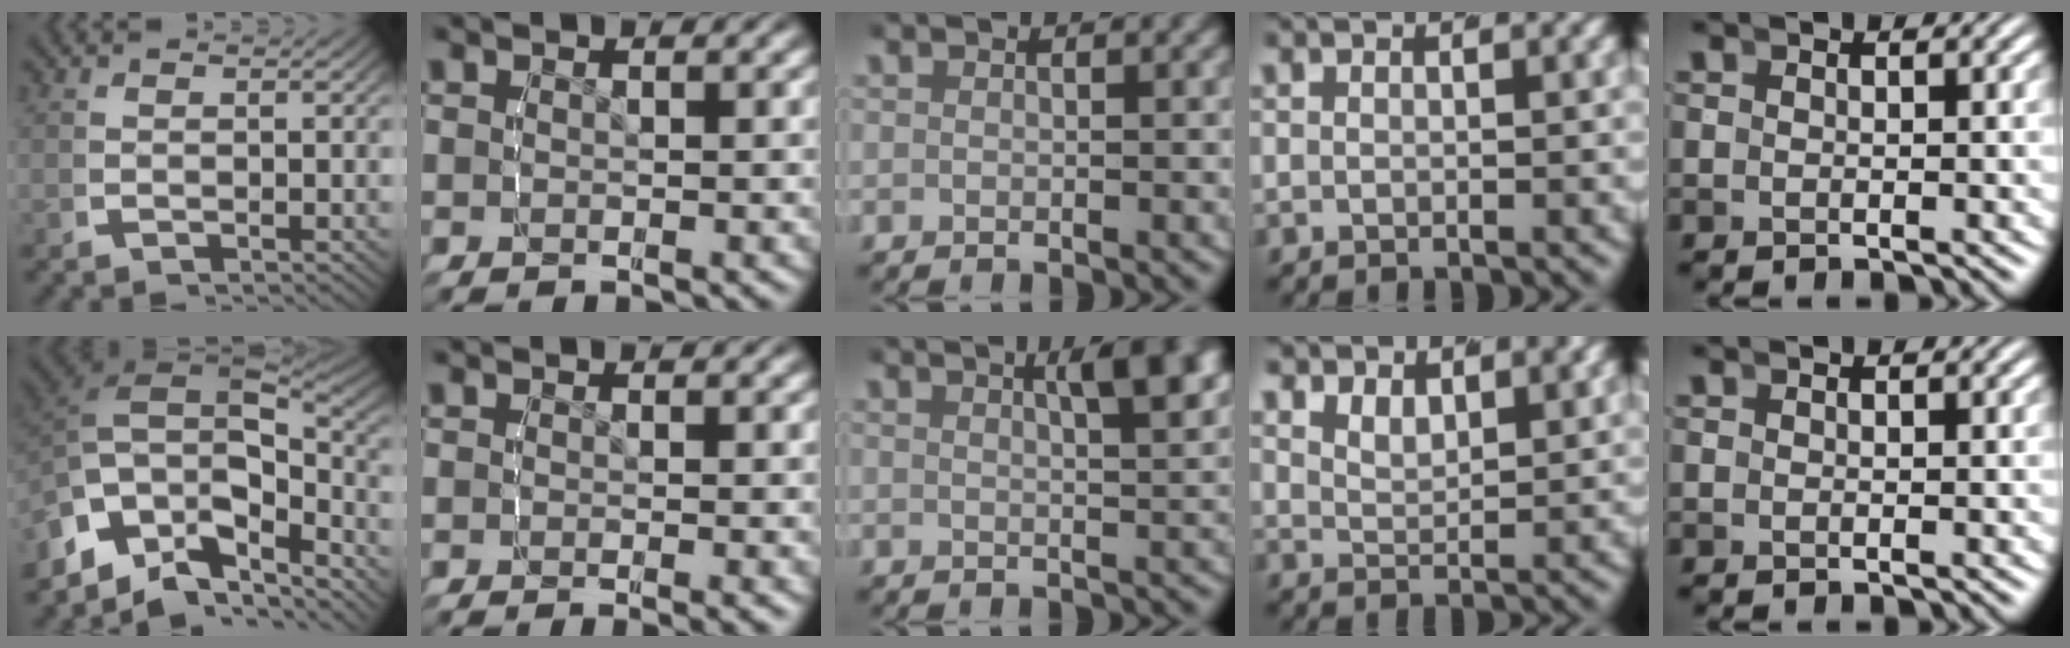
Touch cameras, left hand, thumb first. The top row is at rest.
{"thumb": {"total": 13.9, "force": [-1.4, 9.3, 10.2], "torque": [-0.206, -0.037, -0.007]}, "index": {"total": 1.8, "force": [-1.1, 0.2, 1.4], "torque": [-0.013, -0.001, -0.017]}, "middle": {"total": 5.5, "force": [2.2, 1.6, 4.8], "torque": [-0.061, 0.012, 0.031]}, "ring": {"total": 3.0, "force": [2.1, 1.3, 1.7], "torque": [-0.044, -0.015, 0.046]}}